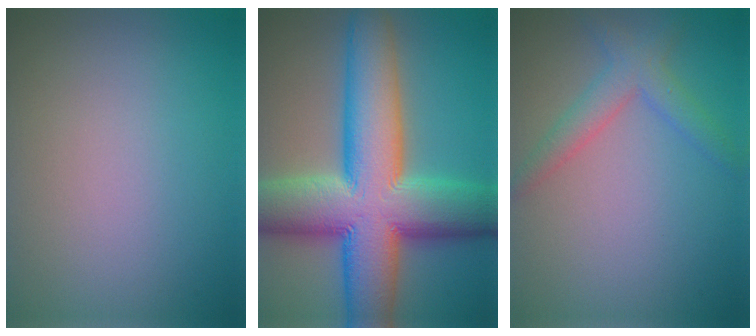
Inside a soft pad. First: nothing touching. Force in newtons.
{"total": 15.2, "press": 15.2, "slide": 0.6}
{"total": 3.1, "press": 3.1, "slide": 0.1}